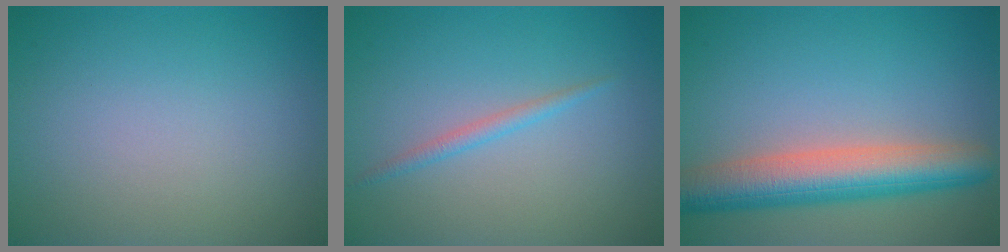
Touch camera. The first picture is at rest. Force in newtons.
{"total": 0.9, "press": 0.9, "slide": 0.1}
{"total": 7.1, "press": 7.1, "slide": 0.4}